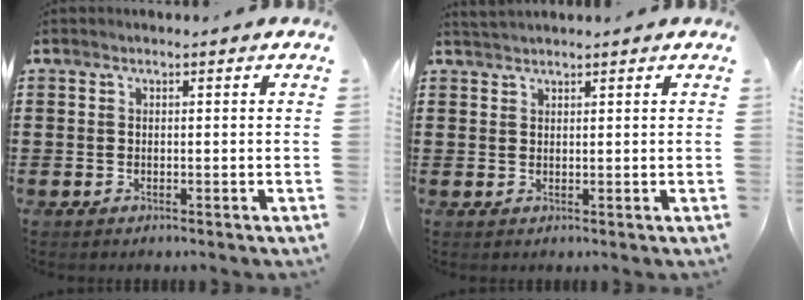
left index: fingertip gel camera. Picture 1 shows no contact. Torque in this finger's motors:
{"motor_torque": [-0.13, 0.49, -0.06, -0.01]}